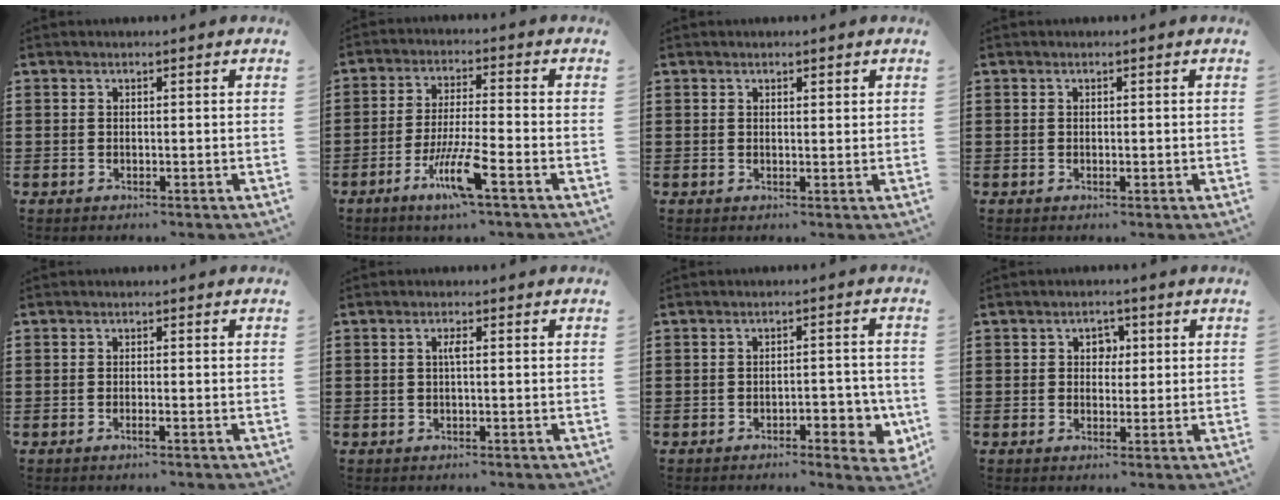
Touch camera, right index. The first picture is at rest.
{"total": 8.4, "force": [-4.4, 0.9, 7.0], "torque": [-0.144, -0.009, -0.083]}
{"total": 0.8, "force": [0.6, 0.4, 0.4], "torque": [-0.001, 0.000, 0.009]}
{"total": 0.0}
{"total": 0.9, "force": [-0.5, 0.0, 0.7], "torque": [-0.013, -0.003, -0.010]}
{"total": 1.5, "force": [0.1, 0.2, 1.5], "torque": [-0.029, 0.001, 0.001]}
{"total": 4.6, "force": [-2.1, 1.9, 3.6], "torque": [-0.049, 0.004, -0.037]}
{"total": 2.5, "force": [0.4, 2.1, 1.4], "torque": [-0.033, 0.011, 0.005]}